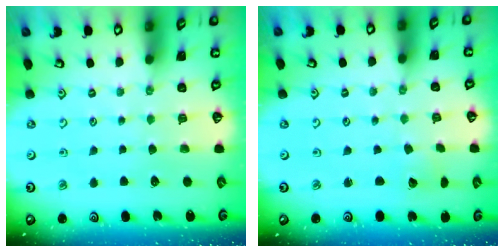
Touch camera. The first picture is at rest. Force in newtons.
{"total": 1.7, "press": 1.7, "slide": 0.1}